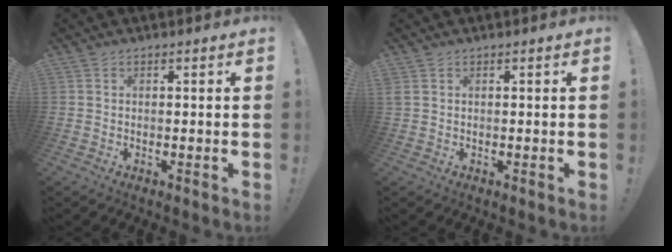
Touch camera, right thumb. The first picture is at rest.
{"total": 0.7, "force": [0.3, 0.3, 0.6], "torque": [-0.014, 0.002, 0.007]}